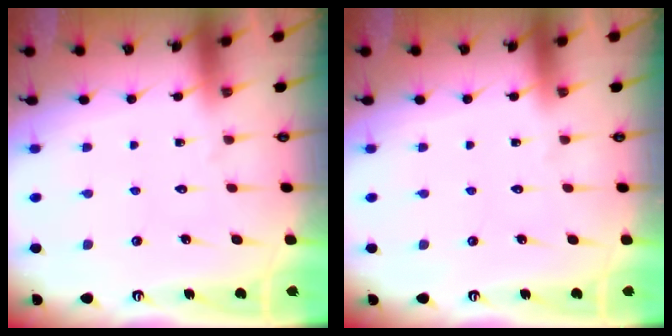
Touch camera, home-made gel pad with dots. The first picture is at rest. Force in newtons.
{"total": 0.0}